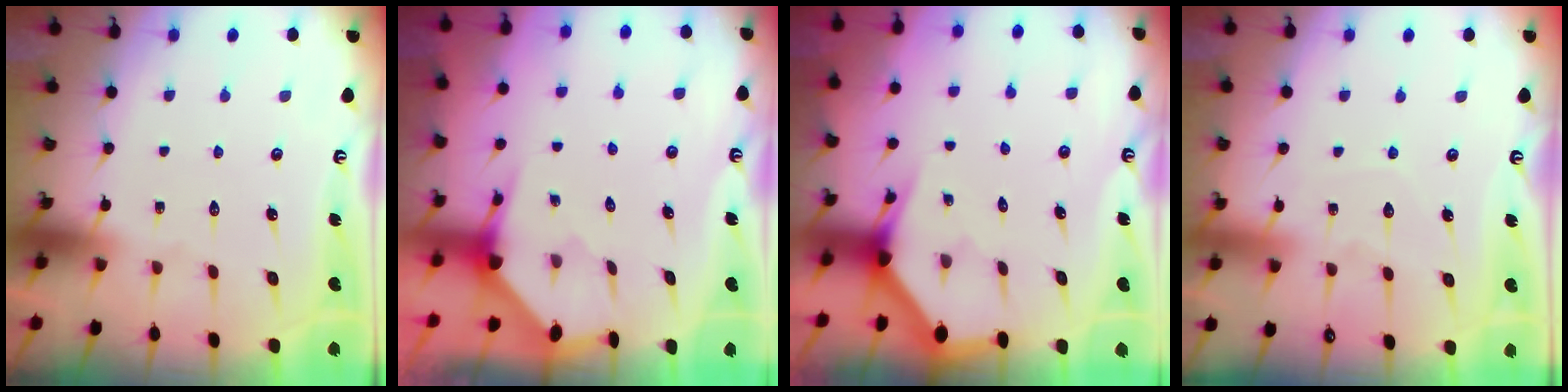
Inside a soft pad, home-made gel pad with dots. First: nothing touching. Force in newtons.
{"total": 3.2, "press": 3.2, "slide": 0.3}
{"total": 2.9, "press": 2.9, "slide": 0.1}
{"total": 5.1, "press": 5.0, "slide": 0.5}